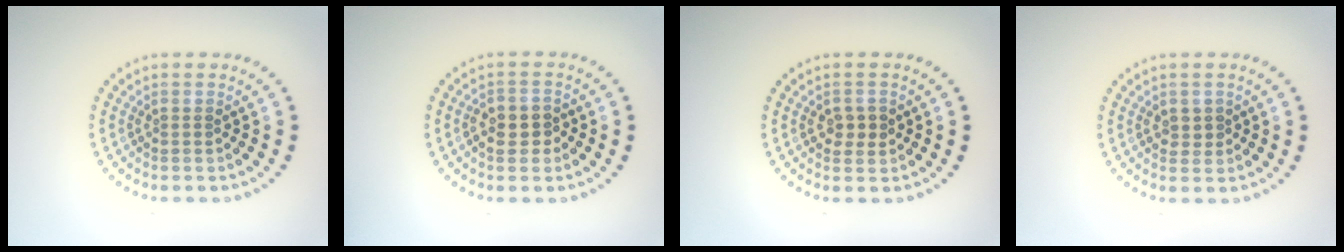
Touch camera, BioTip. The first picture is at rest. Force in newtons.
{"total": 1.9, "press": 1.8, "slide": 0.6}
{"total": 1.8, "press": 1.8, "slide": 0.2}
{"total": 1.0, "press": 0.9, "slide": 0.3}